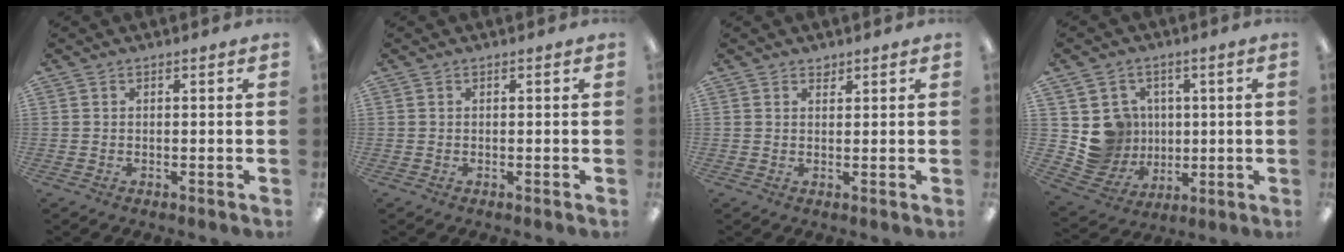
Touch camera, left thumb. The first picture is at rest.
{"total": 0.0}
{"total": 1.3, "force": [1.2, 0.4, 0.0], "torque": [0.006, -0.005, 0.021]}
{"total": 9.8, "force": [2.3, 9.5, 1.2], "torque": [-0.045, -0.012, 0.060]}